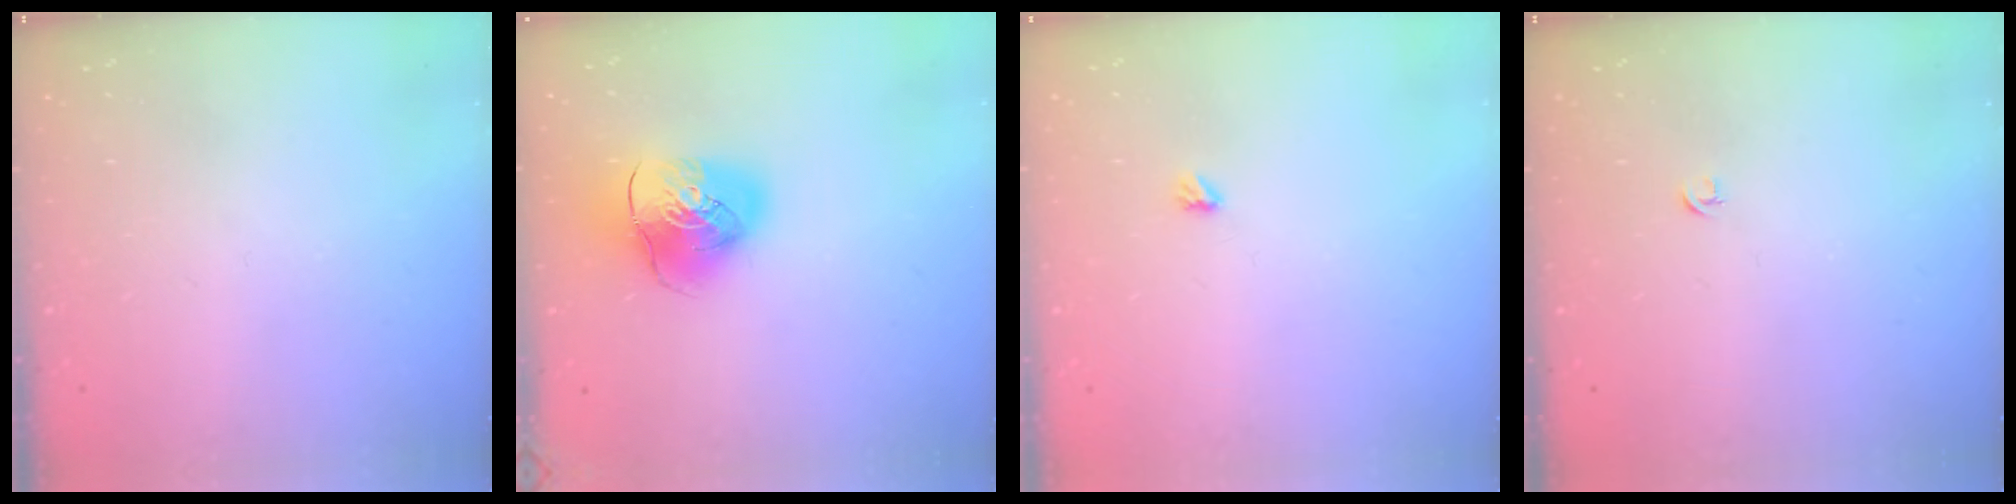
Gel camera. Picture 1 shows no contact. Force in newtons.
{"total": 12.1, "press": 11.9, "slide": 1.9}
{"total": 2.9, "press": 2.9, "slide": 0.5}
{"total": 2.7, "press": 2.6, "slide": 0.6}